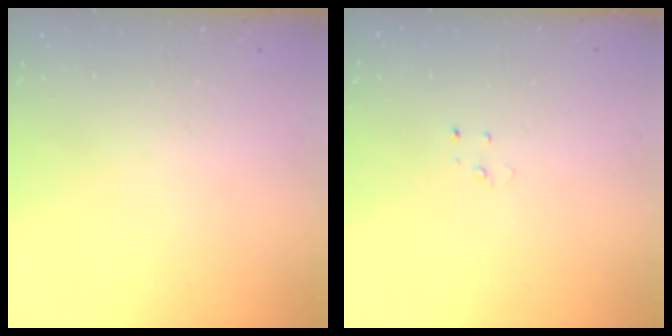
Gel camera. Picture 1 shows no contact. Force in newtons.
{"total": 2.3, "press": 2.3, "slide": 0.2}